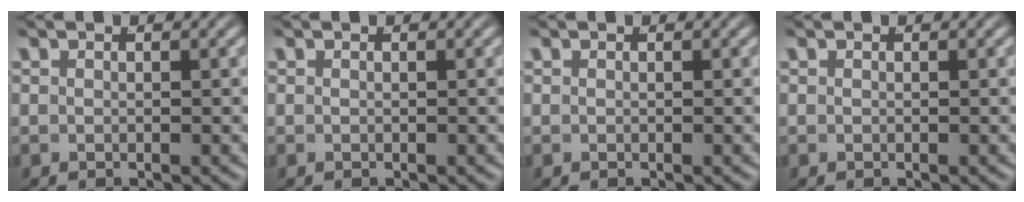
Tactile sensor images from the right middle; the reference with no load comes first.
{"total": 0.0}
{"total": 0.0}
{"total": 0.0}